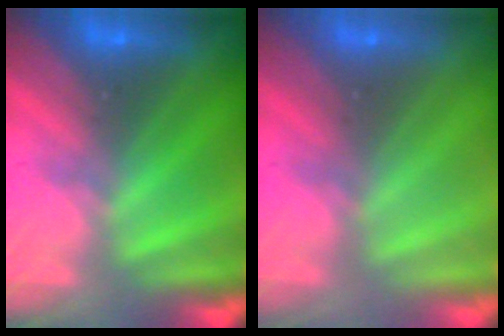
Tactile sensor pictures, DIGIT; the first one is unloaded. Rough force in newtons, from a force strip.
{"total": 2.9}